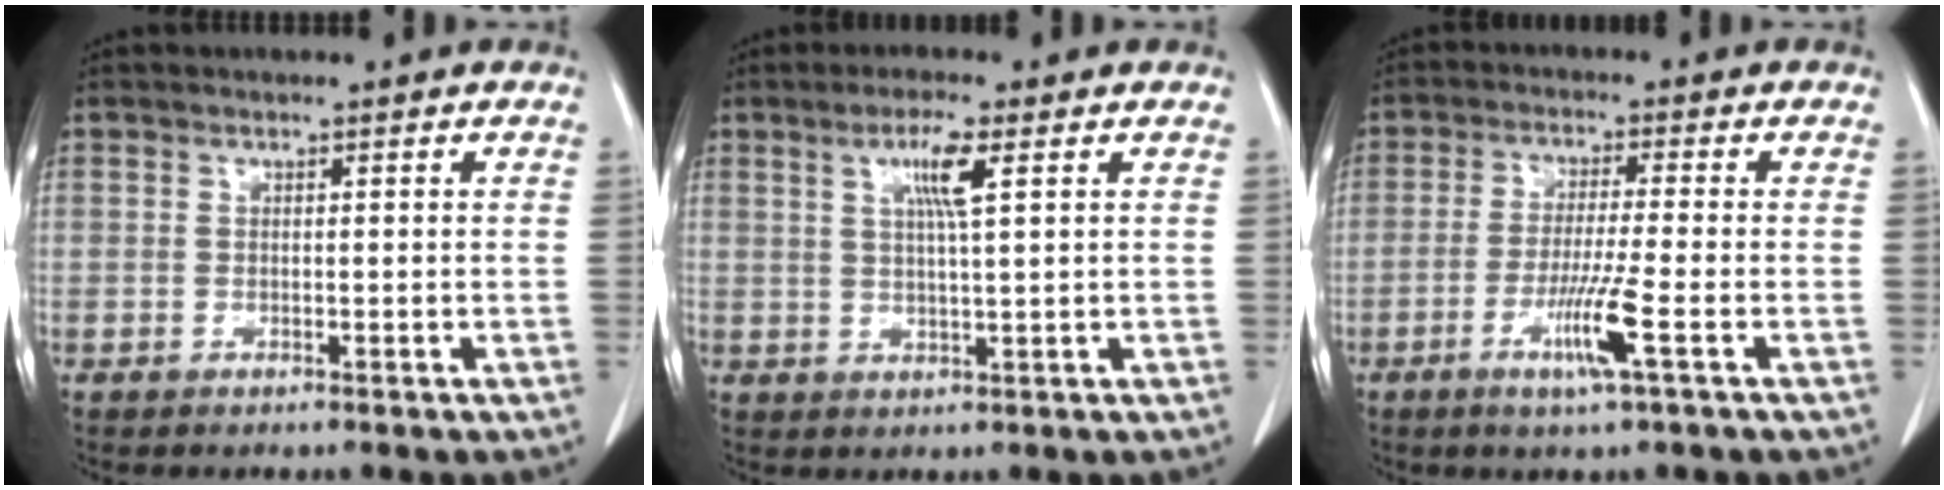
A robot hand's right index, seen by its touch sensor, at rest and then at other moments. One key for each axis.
{"total": 4.9, "fx": 1.9, "fy": -0.2, "fz": 4.6, "tx": -0.084, "ty": 0.000, "tz": 0.035}
{"total": 6.7, "fx": -2.8, "fy": -0.7, "fz": 6.1, "tx": -0.116, "ty": -0.017, "tz": -0.053}